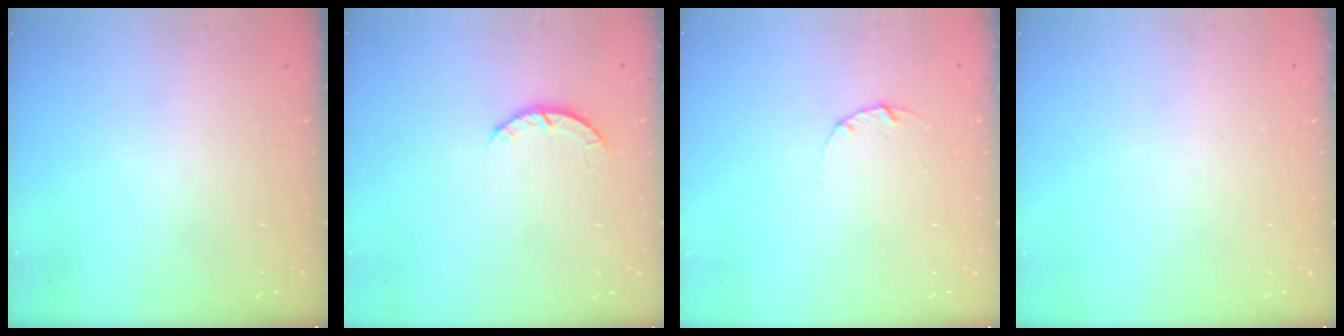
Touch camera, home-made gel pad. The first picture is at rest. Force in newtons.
{"total": 2.7, "press": 2.6, "slide": 0.4}
{"total": 3.0, "press": 3.0, "slide": 0.4}
{"total": 0.0}